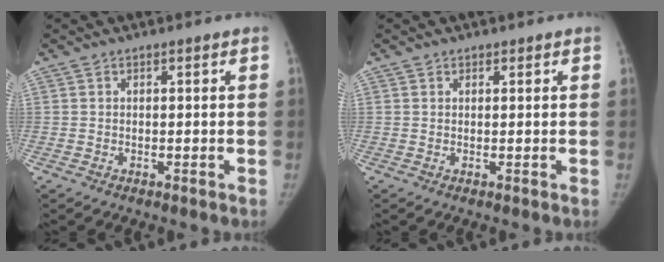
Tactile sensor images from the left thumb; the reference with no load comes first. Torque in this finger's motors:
{"motor_torque": [-0.24, -0.05, -0.48, 0.32, 0.07]}